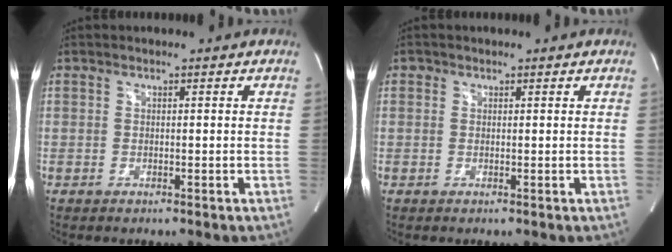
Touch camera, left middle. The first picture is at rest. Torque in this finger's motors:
{"motor_torque": [0.04, 0.04, -0.15, -0.01]}